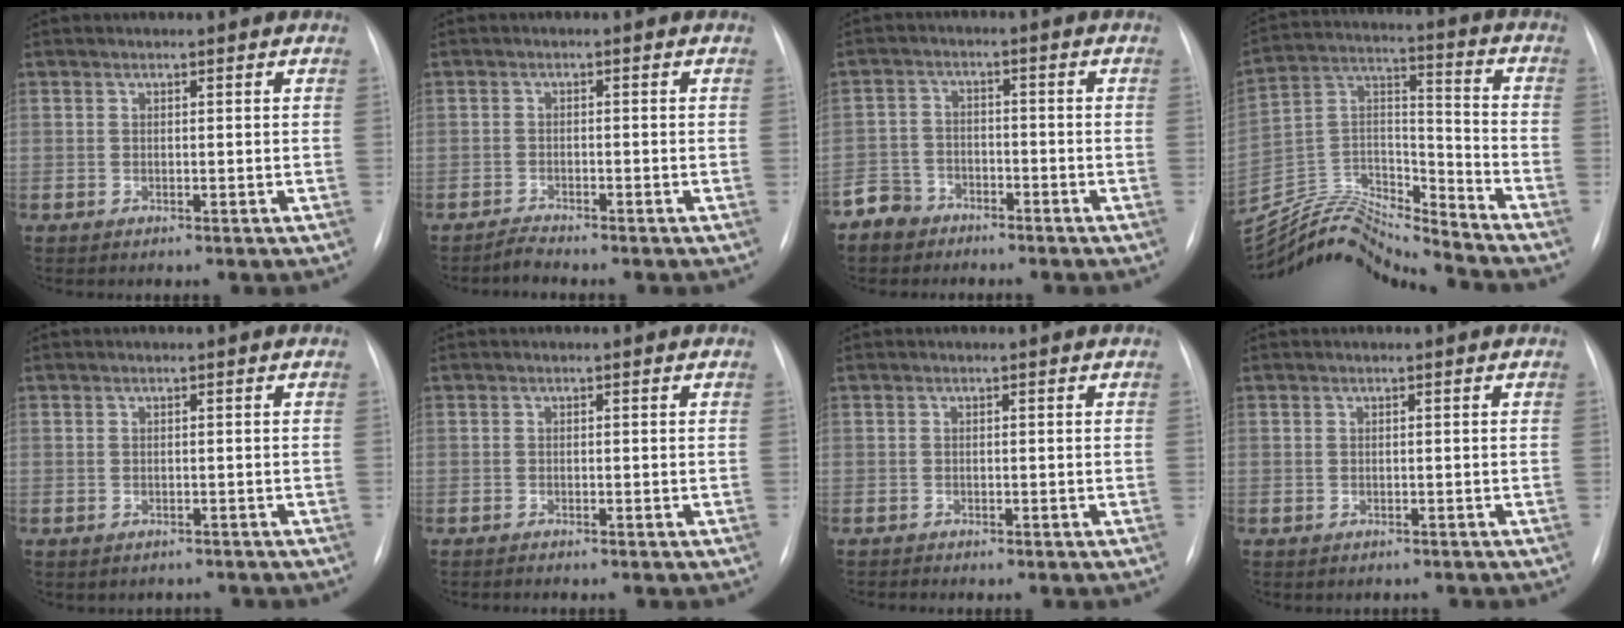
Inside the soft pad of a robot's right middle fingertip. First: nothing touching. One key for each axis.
{"total": 1.6, "fx": -1.5, "fy": -0.4, "fz": -0.1, "tx": 0.000, "ty": -0.008, "tz": -0.029}
{"total": 5.0, "fx": -3.9, "fy": 3.0, "fz": -0.1, "tx": 0.003, "ty": 0.003, "tz": -0.079}
{"total": 16.1, "fx": -16.0, "fy": -0.4, "fz": 1.9, "tx": -0.032, "ty": 0.051, "tz": -0.290}
{"total": 1.5, "fx": -1.3, "fy": 0.9, "fz": 0.2, "tx": -0.007, "ty": 0.002, "tz": -0.014}
{"total": 0.6, "fx": -0.6, "fy": -0.2, "fz": 0.2, "tx": -0.004, "ty": -0.001, "tz": -0.011}
{"total": 0.5, "fx": -0.5, "fy": -0.1, "fz": -0.1, "tx": -0.003, "ty": -0.005, "tz": -0.010}
{"total": 0.6, "fx": -0.5, "fy": 0.4, "fz": 0.2, "tx": -0.006, "ty": 0.000, "tz": -0.005}